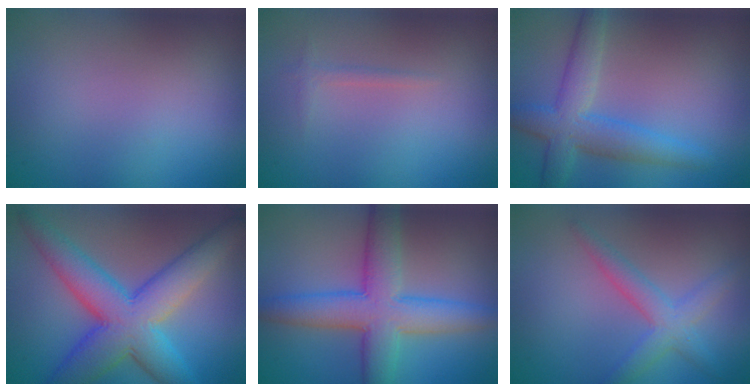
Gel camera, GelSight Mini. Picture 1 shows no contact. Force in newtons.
{"total": 0.8, "press": 0.8, "slide": 0.0}
{"total": 4.7, "press": 4.7, "slide": 0.1}
{"total": 9.1, "press": 9.1, "slide": 0.1}
{"total": 7.2, "press": 7.2, "slide": 0.1}
{"total": 3.3, "press": 3.3, "slide": 0.1}